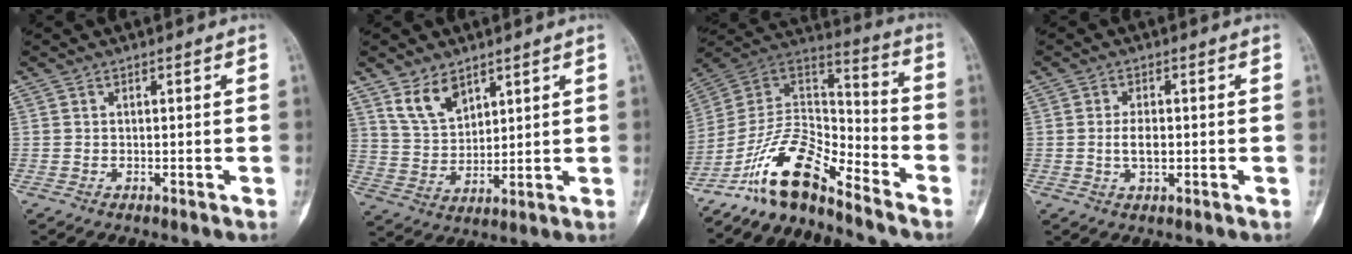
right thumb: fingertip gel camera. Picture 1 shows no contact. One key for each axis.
{"total": 7.4, "fx": 5.0, "fy": 4.2, "fz": 3.5, "tx": -0.047, "ty": -0.033, "tz": 0.107}
{"total": 14.5, "fx": -11.2, "fy": 4.9, "fz": 7.9, "tx": -0.133, "ty": 0.104, "tz": -0.214}
{"total": 3.5, "fx": -0.3, "fy": 1.8, "fz": 3.0, "tx": -0.049, "ty": 0.001, "tz": -0.007}